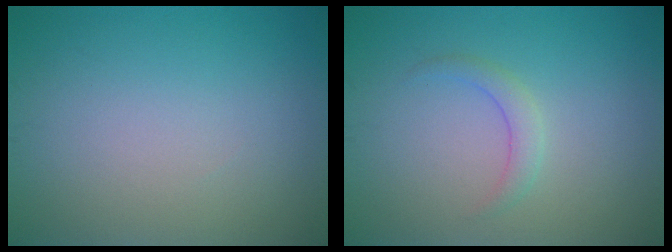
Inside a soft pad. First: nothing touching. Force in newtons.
{"total": 1.5, "press": 1.5, "slide": 0.0}